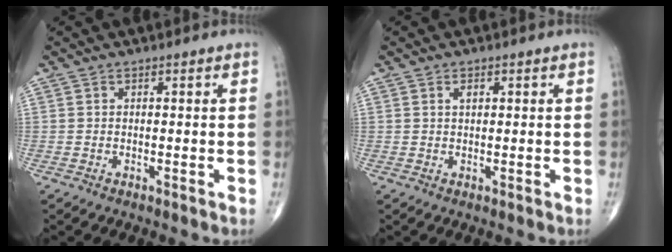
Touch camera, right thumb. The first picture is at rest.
{"total": 1.4, "force": [0.6, 0.8, 1.0], "torque": [-0.014, 0.000, 0.011]}